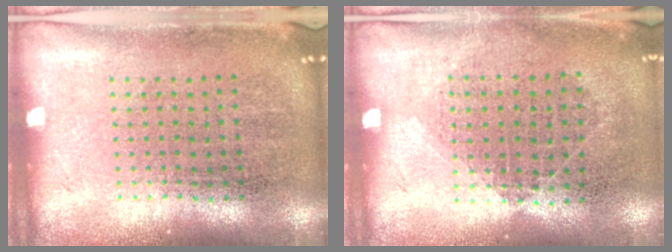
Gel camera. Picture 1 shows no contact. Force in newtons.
{"total": 1.0, "press": 0.9, "slide": 0.5}